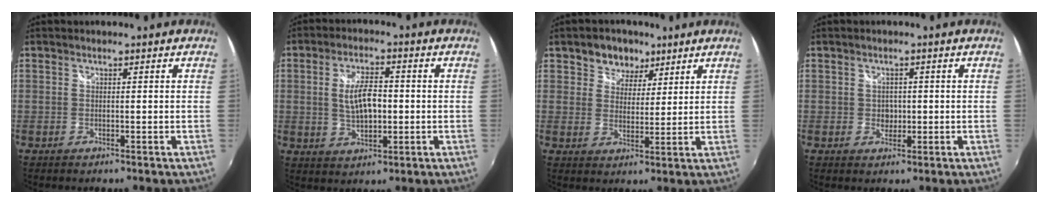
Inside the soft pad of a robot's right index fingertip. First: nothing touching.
{"total": 7.6, "force": [-0.1, 3.5, 6.8], "torque": [-0.127, 0.004, 0.005]}
{"total": 6.3, "force": [3.8, 4.7, 1.8], "torque": [-0.028, 0.013, 0.060]}
{"total": 2.3, "force": [-0.2, 2.1, 0.9], "torque": [-0.013, 0.001, -0.004]}